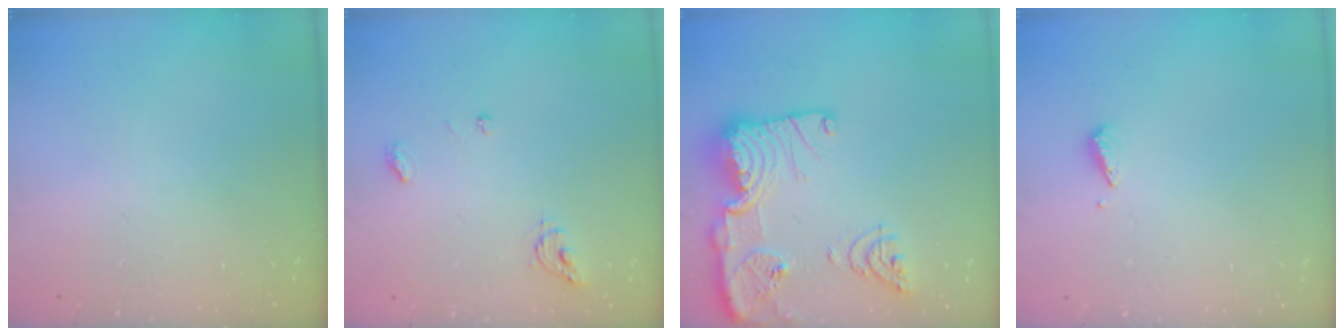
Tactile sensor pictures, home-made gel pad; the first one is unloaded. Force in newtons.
{"total": 5.3, "press": 5.3, "slide": 0.4}
{"total": 24.5, "press": 23.7, "slide": 6.1}
{"total": 2.9, "press": 2.9, "slide": 0.4}